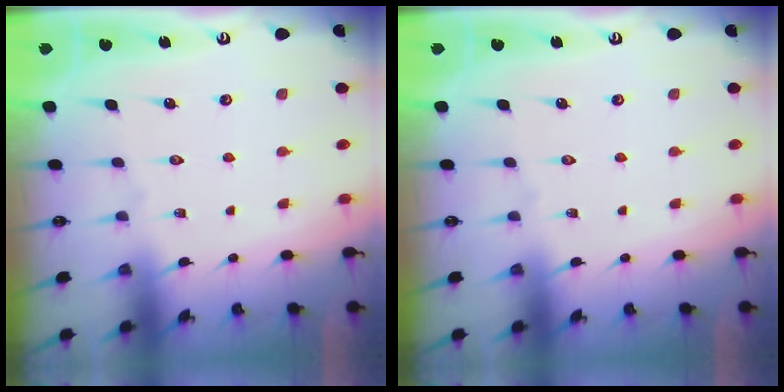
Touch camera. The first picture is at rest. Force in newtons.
{"total": 0.0}